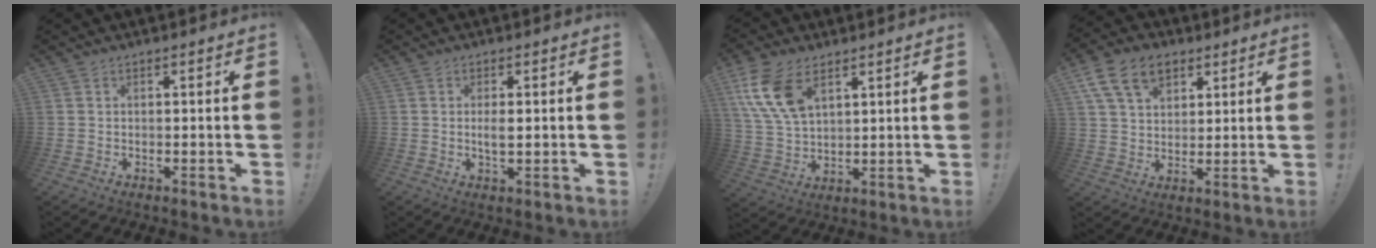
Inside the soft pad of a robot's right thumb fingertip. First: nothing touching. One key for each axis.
{"total": 2.8, "fx": 0.0, "fy": 1.0, "fz": 2.6, "tx": -0.048, "ty": -0.006, "tz": -0.006}
{"total": 13.7, "fx": 6.8, "fy": 7.8, "fz": 9.0, "tx": -0.186, "ty": -0.019, "tz": 0.128}
{"total": 13.7, "fx": 6.9, "fy": 9.2, "fz": 7.5, "tx": -0.116, "ty": -0.024, "tz": 0.131}